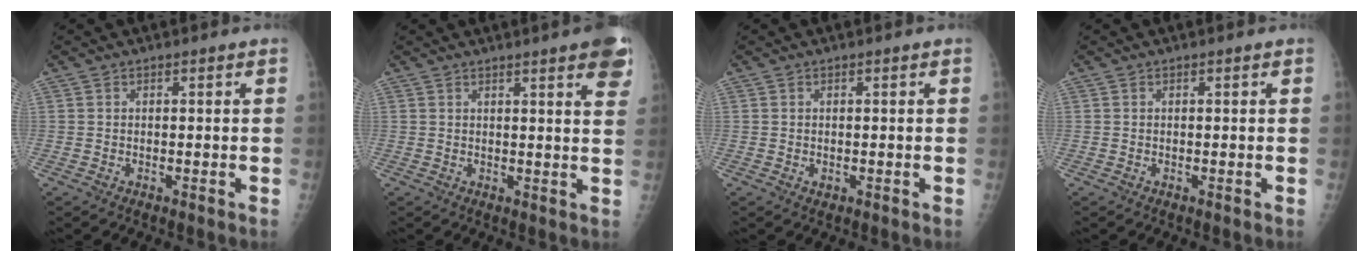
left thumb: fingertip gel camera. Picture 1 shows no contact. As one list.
[{"total": 8.7, "force": [5.0, 1.5, 7.0], "torque": [-0.066, -0.010, 0.052]}, {"total": 0.9, "force": [-0.2, 0.8, 0.5], "torque": [-0.003, 0.000, -0.002]}, {"total": 0.0}]